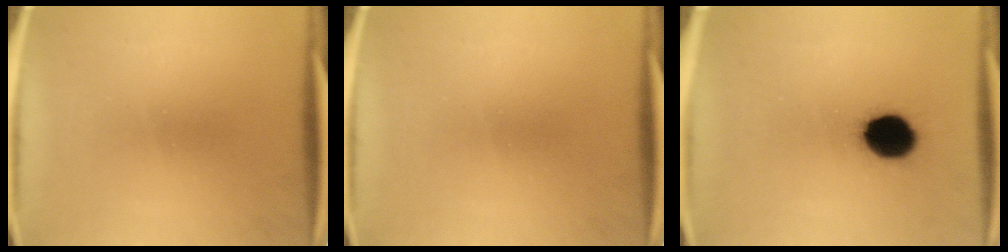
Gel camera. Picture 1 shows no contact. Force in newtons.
{"total": 0.0}
{"total": 12.2}